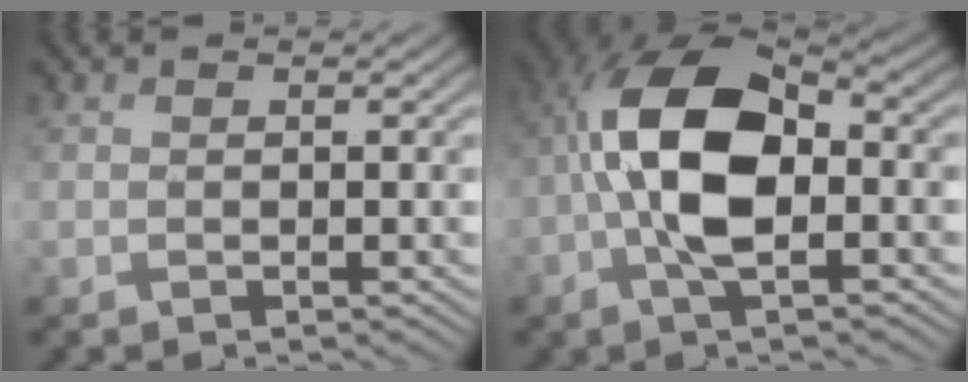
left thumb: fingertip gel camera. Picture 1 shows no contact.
{"total": 11.5, "force": [-1.2, 5.7, 9.9], "torque": [-0.198, 0.015, -0.033]}